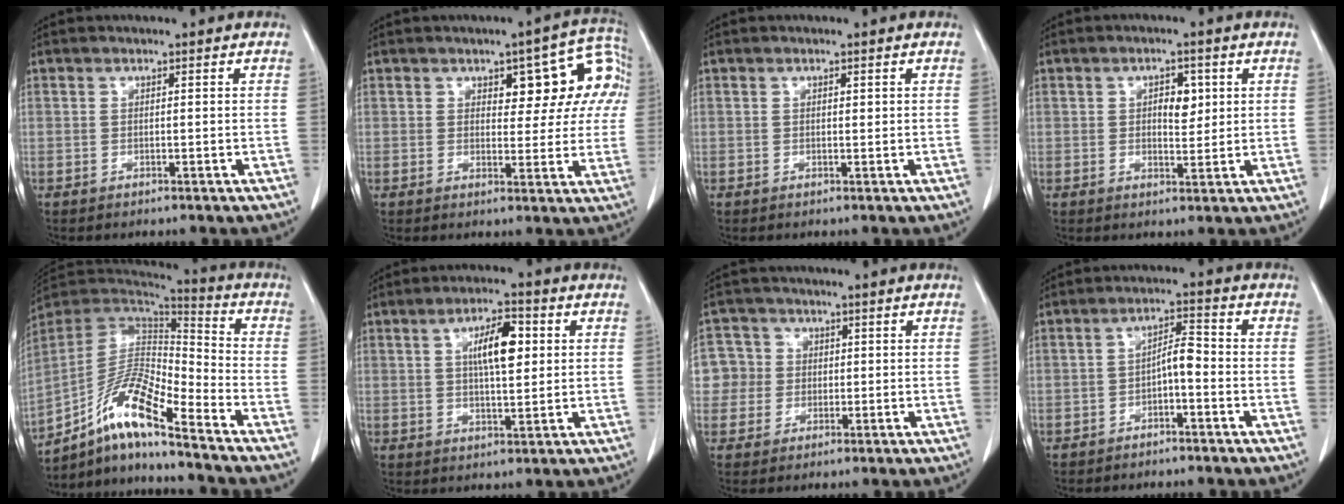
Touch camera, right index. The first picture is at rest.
{"total": 9.6, "force": [3.0, 4.7, 7.8], "torque": [-0.074, 0.034, 0.033]}
{"total": 0.6, "force": [0.3, 0.2, 0.4], "torque": [-0.009, -0.001, 0.004]}
{"total": 3.8, "force": [1.0, 1.9, 3.1], "torque": [-0.047, 0.002, 0.016]}
{"total": 14.3, "force": [-9.4, 1.8, 10.7], "torque": [-0.204, 0.010, -0.172]}
{"total": 7.6, "force": [1.9, 2.3, 7.0], "torque": [-0.123, 0.009, 0.033]}
{"total": 6.2, "force": [0.6, 6.2, 0.1], "torque": [-0.001, 0.024, 0.014]}
{"total": 3.8, "force": [-1.3, 1.1, 3.5], "torque": [-0.060, 0.015, -0.021]}